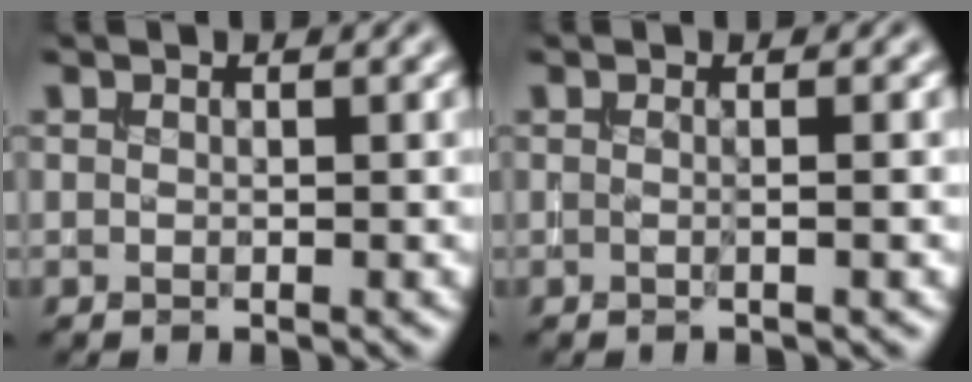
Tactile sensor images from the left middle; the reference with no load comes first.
{"total": 1.7, "force": [0.1, 0.7, 1.5], "torque": [-0.009, -0.006, -0.014]}